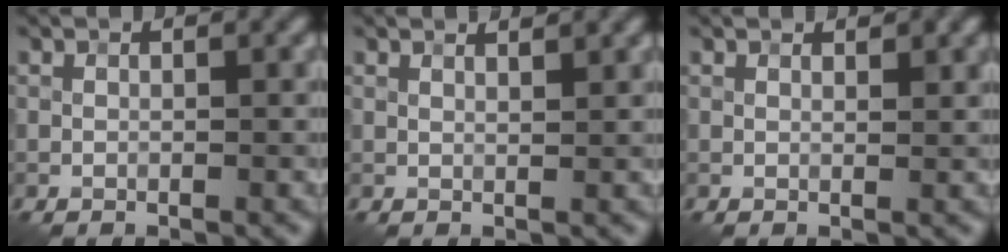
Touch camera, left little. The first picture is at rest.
{"total": 1.8, "force": [1.5, 0.5, 1.0], "torque": [-0.007, 0.005, 0.005]}
{"total": 1.0, "force": [0.8, 0.2, 0.5], "torque": [-0.010, 0.000, 0.012]}